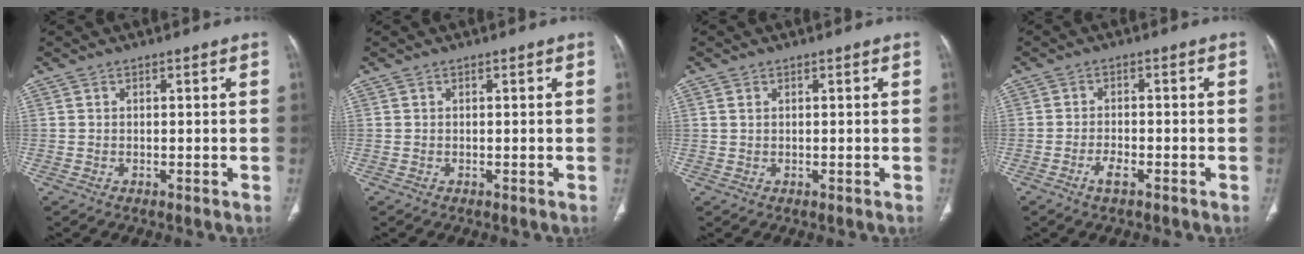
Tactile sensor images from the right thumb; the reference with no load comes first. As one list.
[{"total": 0.0}, {"total": 0.7, "force": [0.3, 0.5, 0.2], "torque": [-0.007, 0.004, 0.007]}, {"total": 2.8, "force": [-1.7, 0.9, 2.0], "torque": [-0.043, 0.010, -0.034]}]